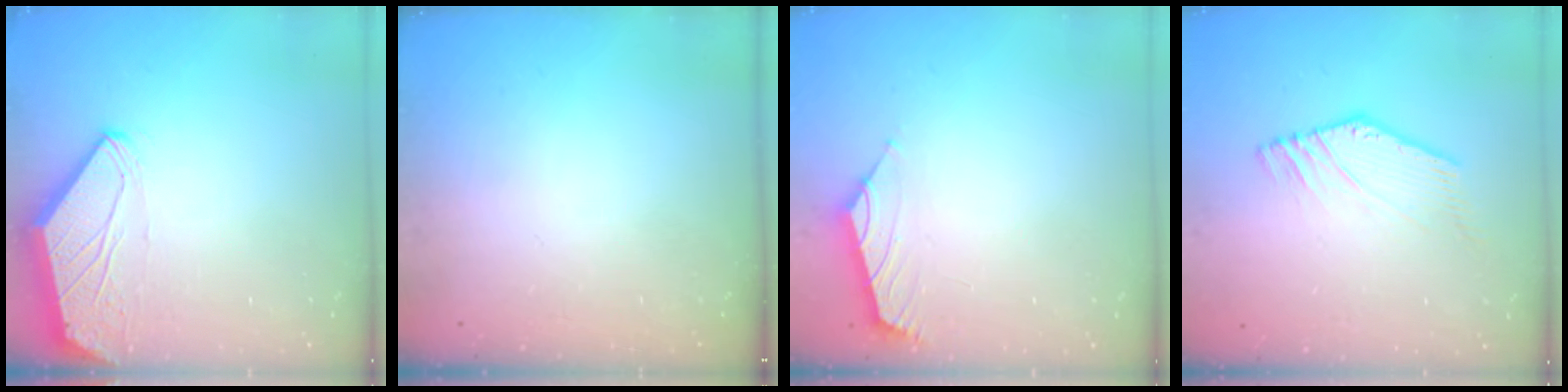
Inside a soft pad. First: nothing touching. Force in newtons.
{"total": 0.0}
{"total": 0.7, "press": 0.6, "slide": 0.2}
{"total": 0.9, "press": 0.4, "slide": 0.8}